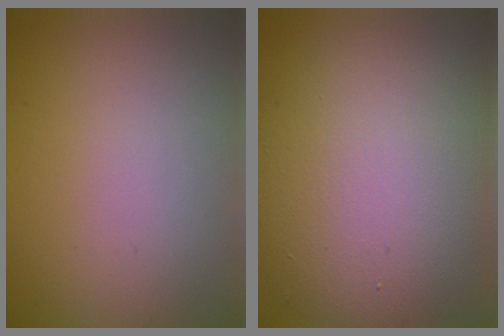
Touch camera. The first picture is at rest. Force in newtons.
{"total": 12.3, "press": 12.3, "slide": 0.6}